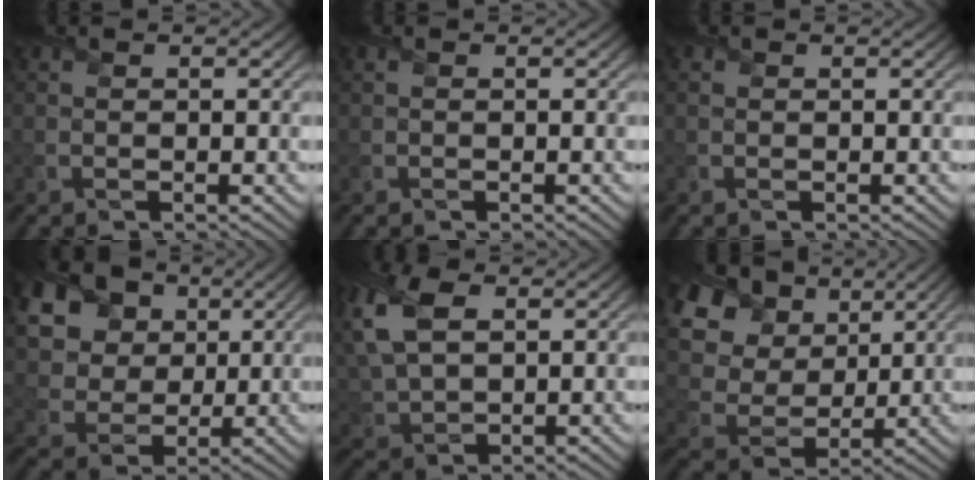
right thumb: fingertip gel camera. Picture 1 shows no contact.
{"total": 0.0}
{"total": 0.5, "force": [0.2, 0.4, 0.3], "torque": [-0.007, 0.001, 0.003]}
{"total": 19.9, "force": [9.2, 15.2, 9.0], "torque": [-0.265, 0.022, 0.187]}
{"total": 11.0, "force": [3.9, 6.6, 7.9], "torque": [-0.227, 0.016, 0.076]}
{"total": 16.5, "force": [8.2, 11.7, 8.2], "torque": [-0.245, 0.037, 0.177]}